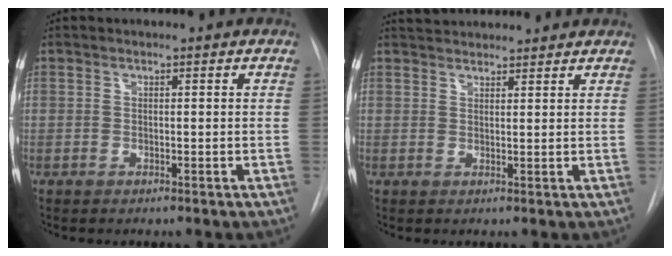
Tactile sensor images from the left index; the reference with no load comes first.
{"total": 7.0, "force": [6.7, 1.2, 1.7], "torque": [-0.027, 0.031, 0.091]}